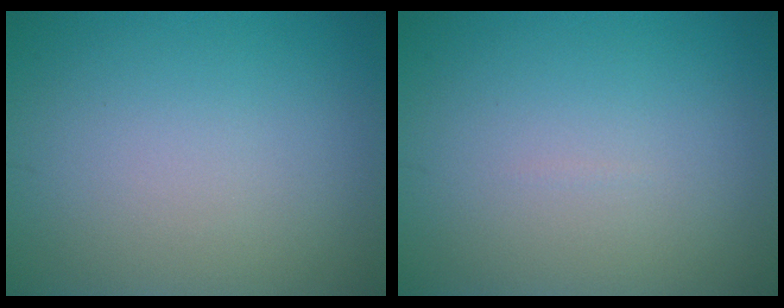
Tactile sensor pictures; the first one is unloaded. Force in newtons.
{"total": 0.0}